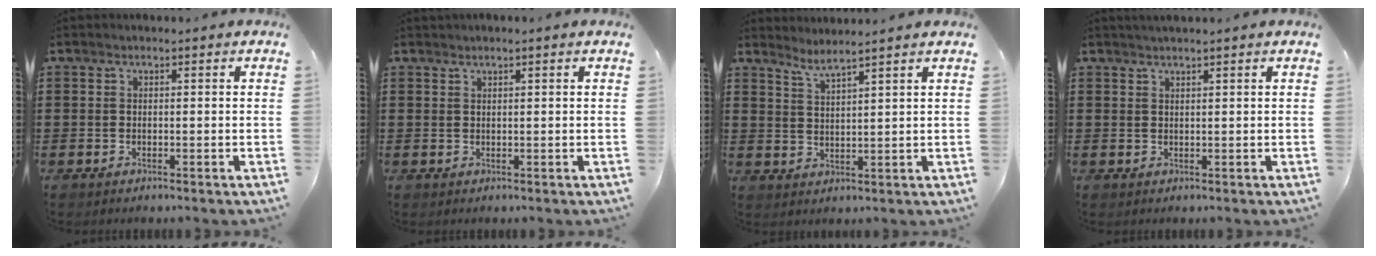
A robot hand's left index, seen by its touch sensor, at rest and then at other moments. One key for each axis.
{"total": 0.7, "fx": 0.3, "fy": -0.2, "fz": 0.6, "tx": -0.010, "ty": -0.002, "tz": 0.006}
{"total": 3.1, "fx": 2.8, "fy": -0.8, "fz": 1.0, "tx": -0.029, "ty": -0.014, "tz": 0.051}
{"total": 1.0, "fx": 0.8, "fy": -0.3, "fz": 0.6, "tx": -0.010, "ty": -0.001, "tz": 0.015}